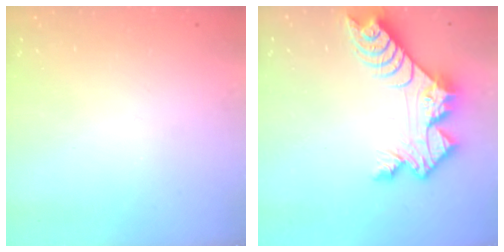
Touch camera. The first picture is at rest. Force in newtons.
{"total": 11.8, "press": 11.7, "slide": 0.8}